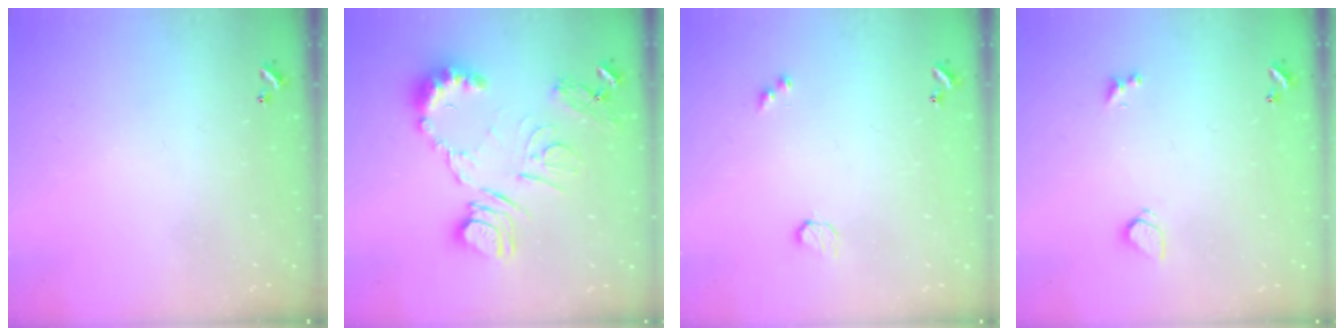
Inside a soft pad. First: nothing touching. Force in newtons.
{"total": 14.5, "press": 14.5, "slide": 0.7}
{"total": 3.4, "press": 3.4, "slide": 0.5}
{"total": 1.9, "press": 1.8, "slide": 0.5}